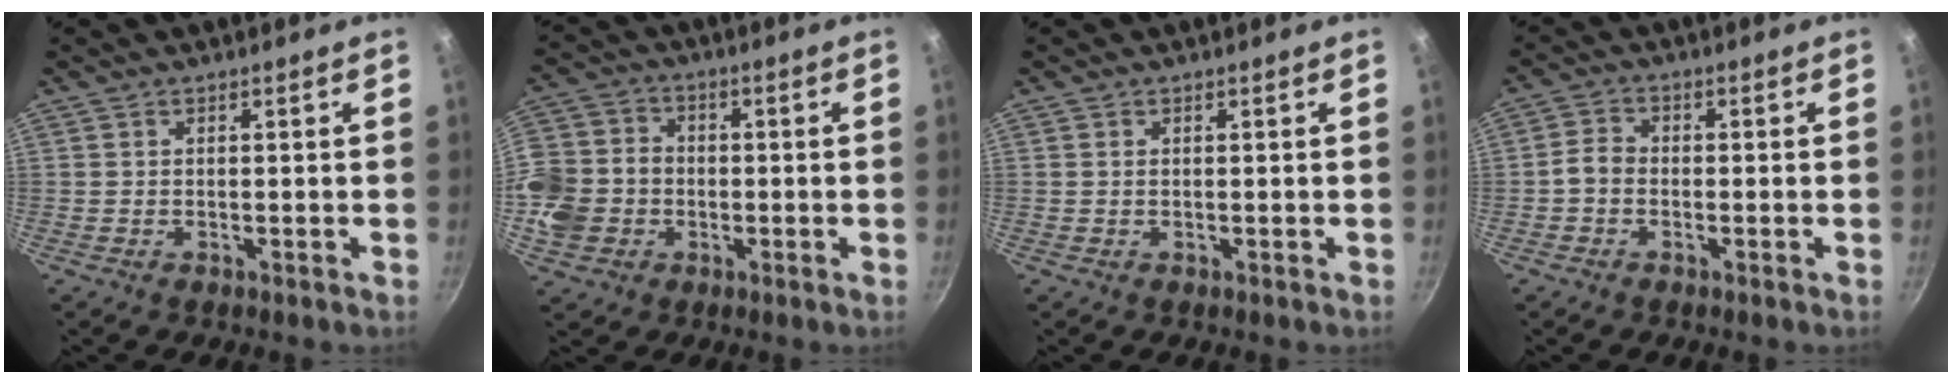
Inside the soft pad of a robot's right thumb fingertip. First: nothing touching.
{"total": 13.7, "force": [-2.7, 11.6, 6.8], "torque": [-0.141, 0.024, -0.049]}
{"total": 0.0}
{"total": 3.5, "force": [-0.9, 2.7, 2.1], "torque": [-0.034, 0.014, -0.025]}